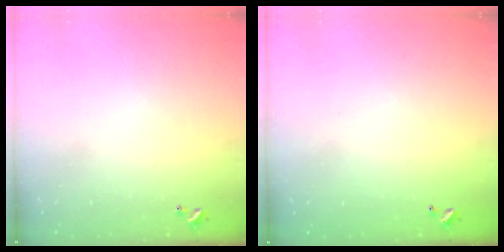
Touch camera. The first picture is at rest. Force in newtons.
{"total": 2.8, "press": 2.8, "slide": 0.1}